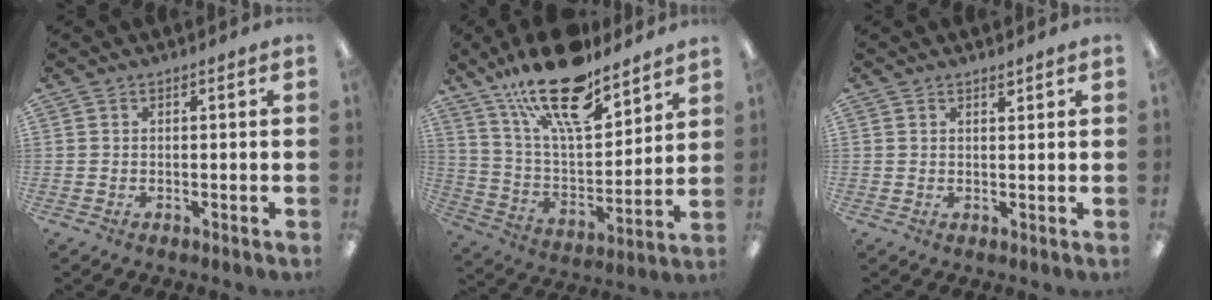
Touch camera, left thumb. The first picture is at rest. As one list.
[{"total": 22.0, "force": [15.3, 8.2, 13.4], "torque": [-0.232, -0.088, 0.267]}, {"total": 1.5, "force": [1.4, 0.5, 0.6], "torque": [-0.005, -0.004, 0.023]}]